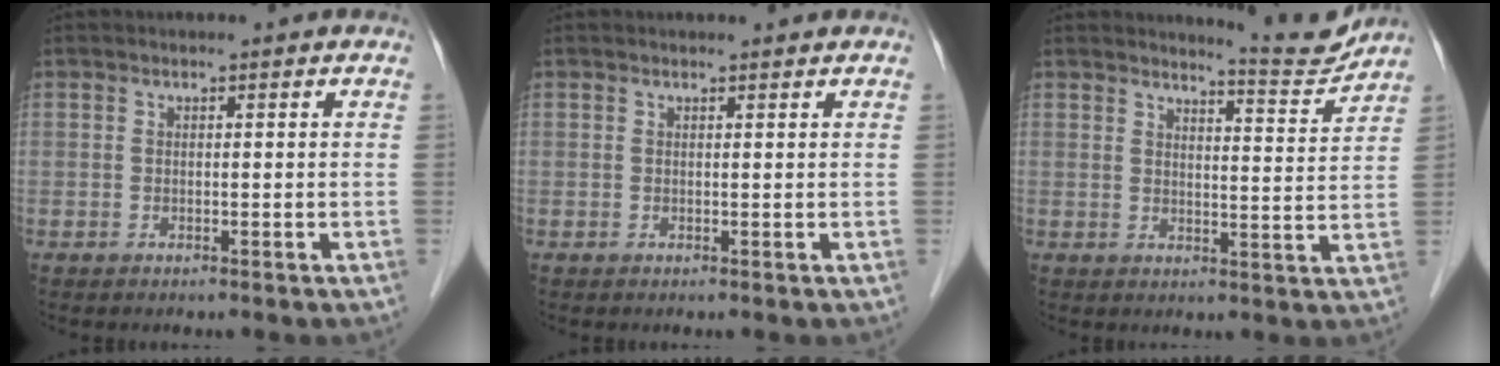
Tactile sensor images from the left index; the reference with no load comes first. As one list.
[{"total": 0.7, "force": [0.7, -0.1, 0.0], "torque": [-0.007, -0.001, 0.009]}, {"total": 5.5, "force": [5.4, -0.7, 0.0], "torque": [-0.018, -0.031, 0.073]}]